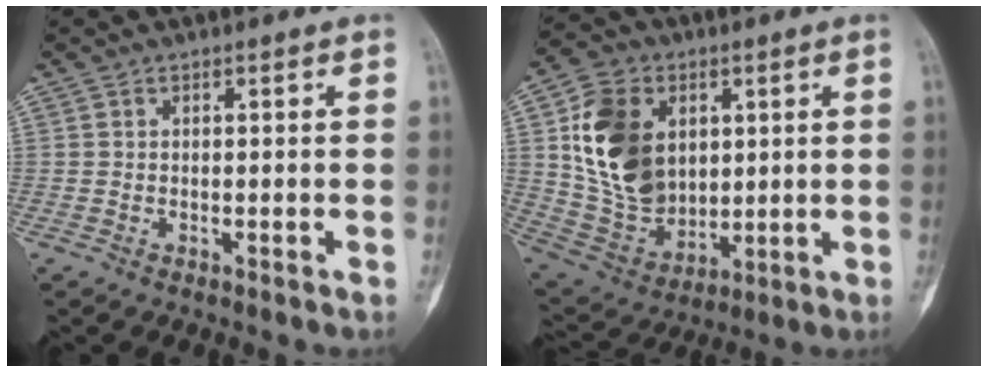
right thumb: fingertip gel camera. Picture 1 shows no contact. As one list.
[{"total": 18.1, "force": [4.0, 13.5, 11.2], "torque": [-0.172, -0.010, 0.088]}]